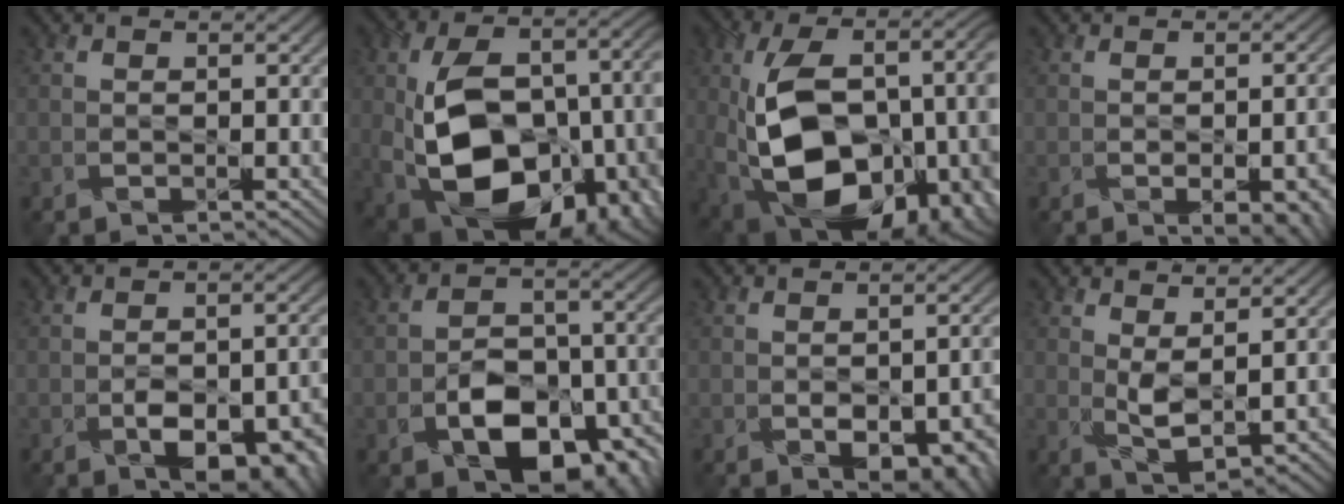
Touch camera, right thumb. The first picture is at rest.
{"total": 19.4, "force": [-4.5, 11.9, 14.6], "torque": [-0.262, -0.023, -0.052]}
{"total": 21.7, "force": [-3.6, 13.3, 16.8], "torque": [-0.316, -0.051, -0.013]}
{"total": 6.8, "force": [-2.6, 3.1, 5.5], "torque": [-0.056, -0.011, -0.010]}
{"total": 8.5, "force": [-3.7, 4.4, 6.3], "torque": [-0.096, -0.014, -0.045]}
{"total": 11.6, "force": [-5.2, 7.1, 7.6], "torque": [-0.139, -0.019, -0.081]}
{"total": 7.5, "force": [-3.0, 4.3, 5.4], "torque": [-0.069, -0.015, -0.020]}
{"total": 3.6, "force": [1.0, 1.1, 3.2], "torque": [-0.075, -0.004, 0.023]}